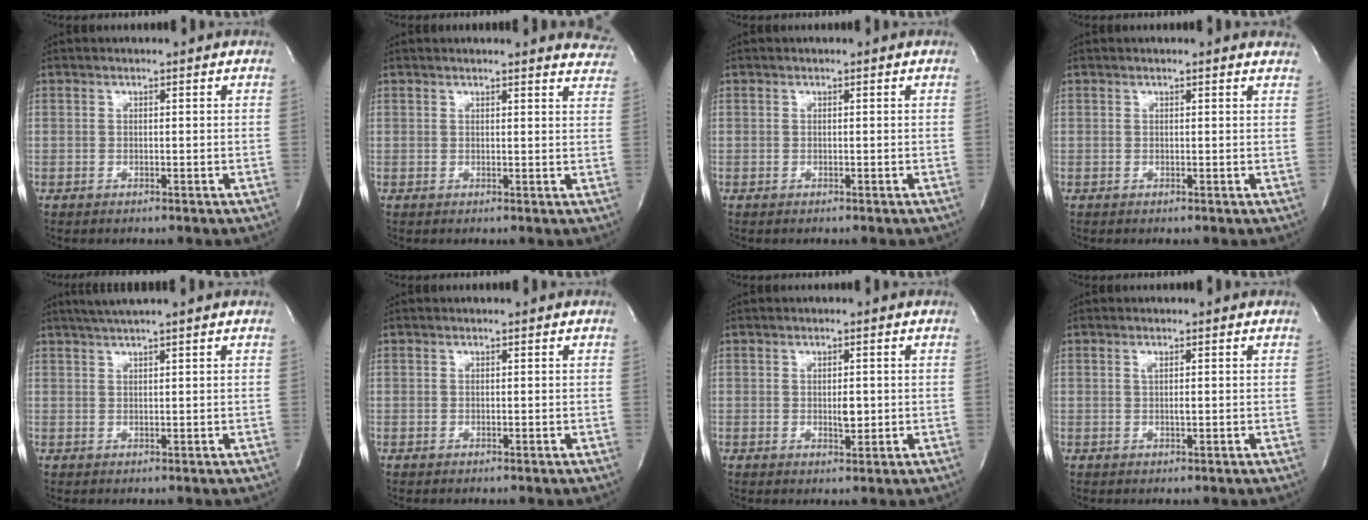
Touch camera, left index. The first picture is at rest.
{"total": 10.6, "force": [10.3, 1.5, 2.1], "torque": [0.000, -0.037, 0.082]}
{"total": 0.0}
{"total": 3.0, "force": [2.9, 0.3, 0.7], "torque": [-0.013, -0.002, 0.016]}
{"total": 3.6, "force": [2.8, -0.9, 1.9], "torque": [-0.032, 0.013, 0.054]}
{"total": 0.0}
{"total": 2.0, "force": [0.0, 0.8, 1.8], "torque": [-0.030, -0.003, 0.003]}
{"total": 1.2, "force": [0.2, 0.2, 1.1], "torque": [-0.027, -0.001, 0.004]}